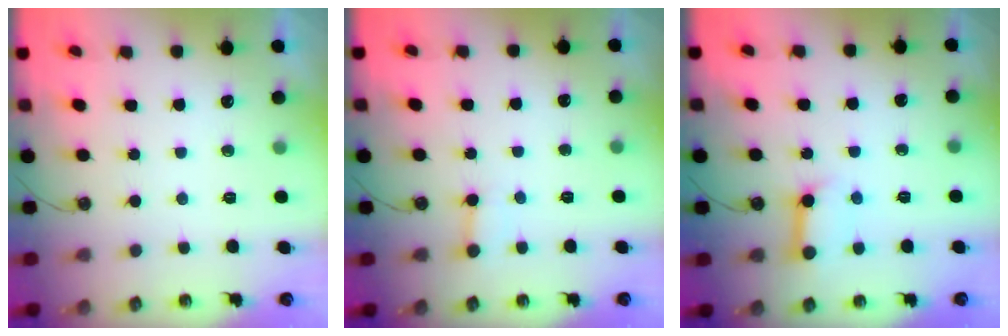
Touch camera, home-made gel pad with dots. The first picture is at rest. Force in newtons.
{"total": 2.5, "press": 2.5, "slide": 0.4}
{"total": 9.2, "press": 9.1, "slide": 1.2}